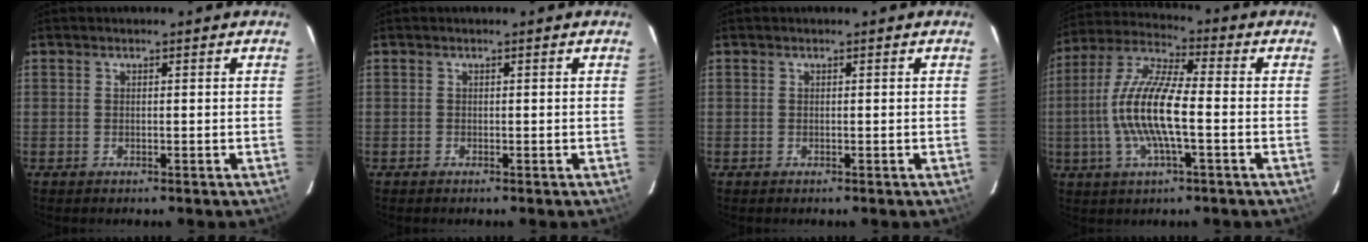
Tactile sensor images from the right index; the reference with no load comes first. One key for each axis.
{"total": 0.0}
{"total": 0.0}
{"total": 13.9, "fx": -2.2, "fy": 3.2, "fz": 13.3, "tx": -0.271, "ty": 0.003, "tz": -0.049}